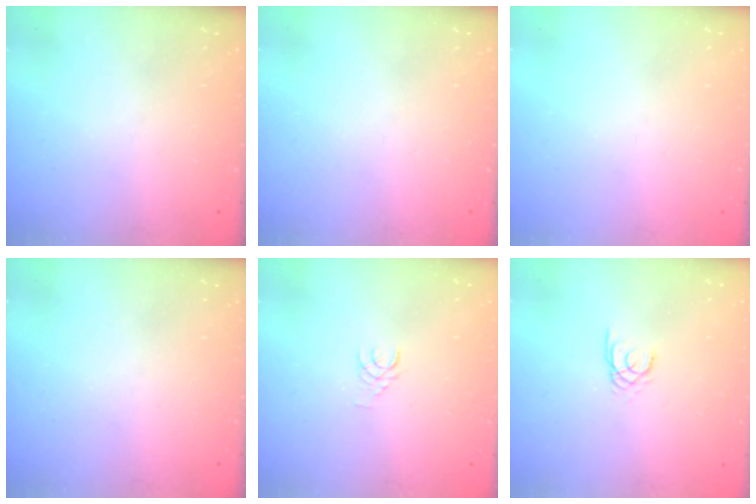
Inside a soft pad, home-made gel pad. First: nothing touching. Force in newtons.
{"total": 0.0}
{"total": 0.0}
{"total": 0.0}
{"total": 3.7, "press": 3.7, "slide": 0.4}
{"total": 1.6, "press": 1.6, "slide": 0.2}